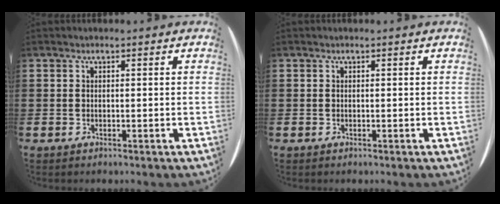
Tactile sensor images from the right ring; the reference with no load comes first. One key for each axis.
{"total": 0.0}